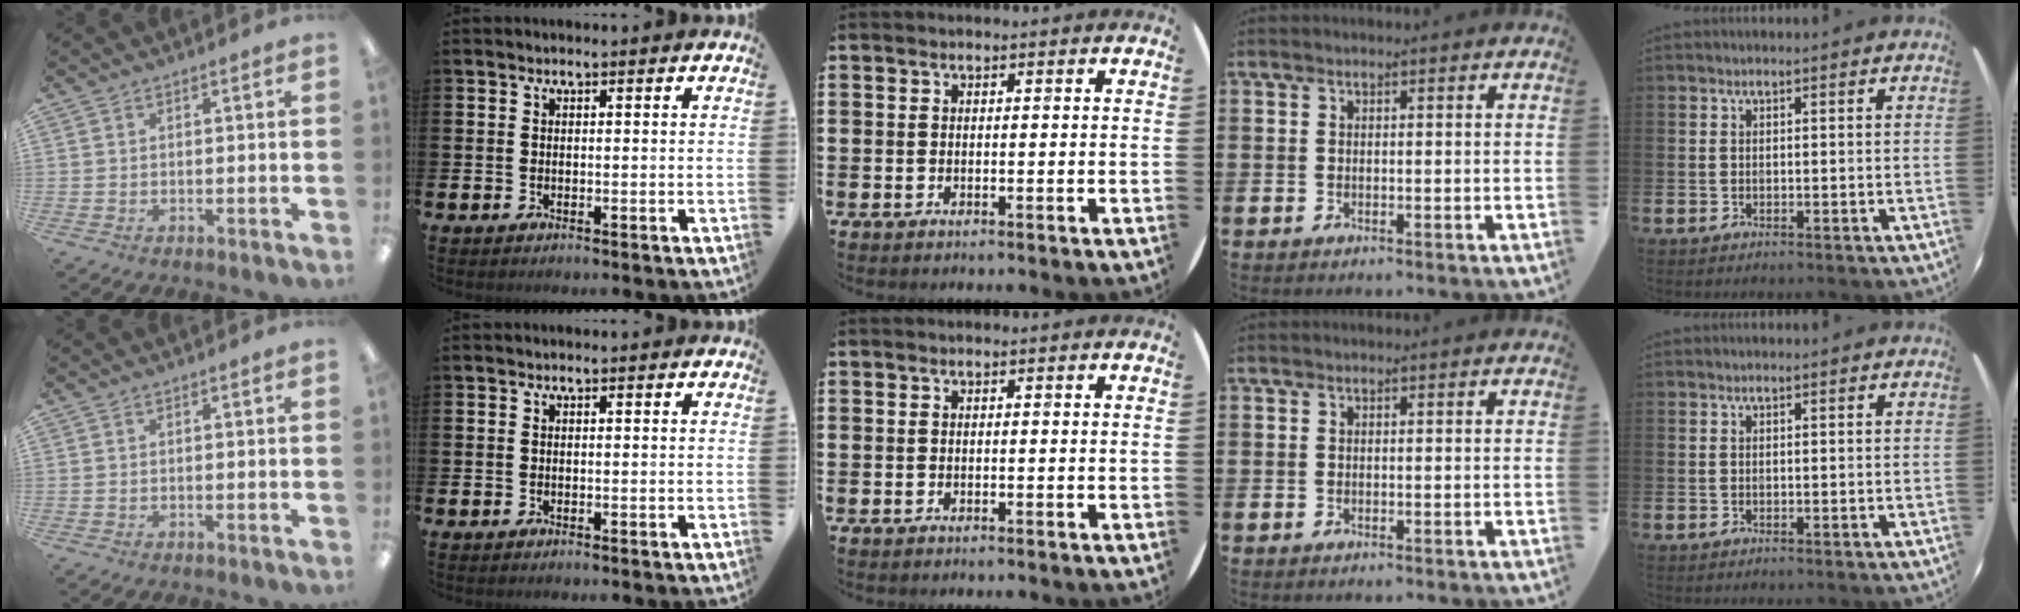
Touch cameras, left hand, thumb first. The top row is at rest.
{}